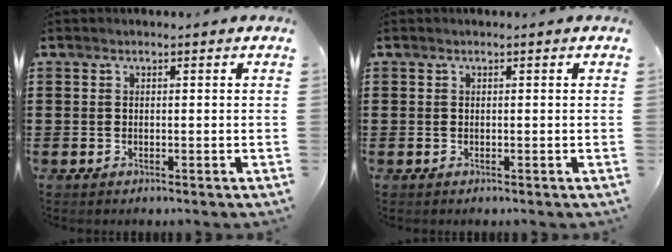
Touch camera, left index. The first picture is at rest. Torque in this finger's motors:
{"motor_torque": [0.00, 0.00, 0.00, 0.00]}